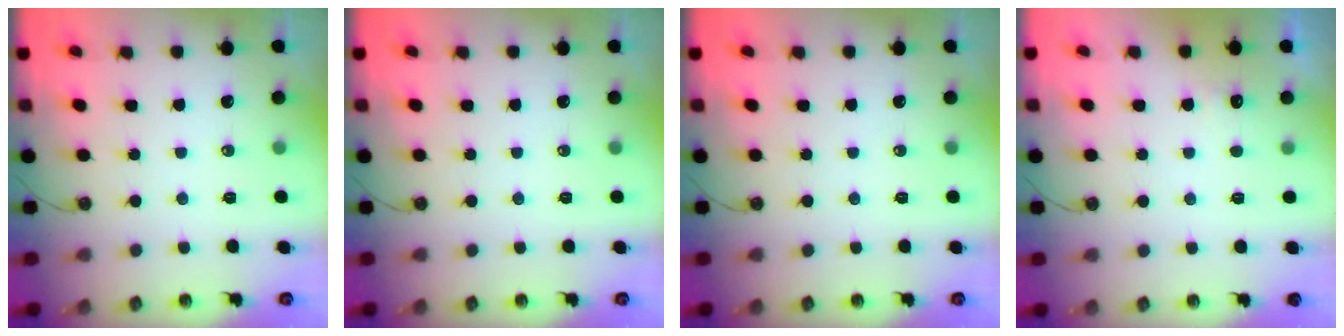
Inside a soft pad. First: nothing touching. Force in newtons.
{"total": 0.0}
{"total": 0.0}
{"total": 4.5, "press": 4.4, "slide": 0.9}